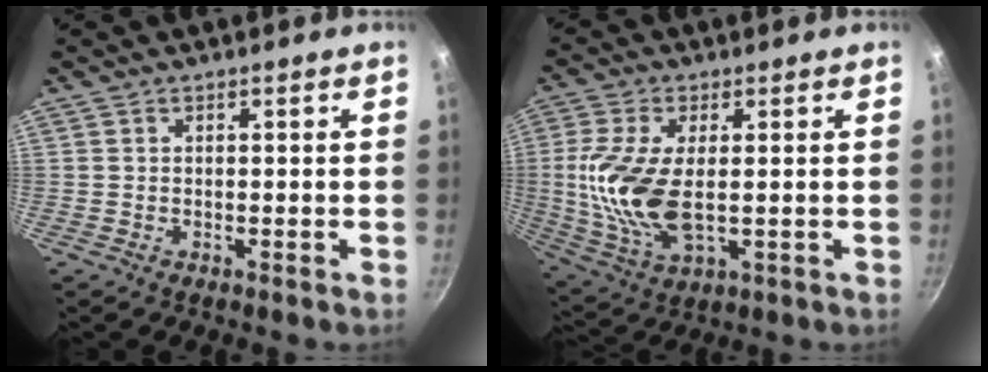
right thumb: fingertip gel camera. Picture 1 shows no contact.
{"total": 13.9, "force": [0.4, 6.8, 12.1], "torque": [-0.248, -0.011, 0.010]}